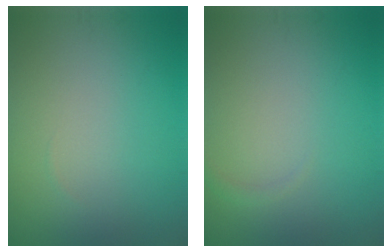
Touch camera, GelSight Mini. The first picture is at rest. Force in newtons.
{"total": 0.6, "press": 0.6, "slide": 0.0}